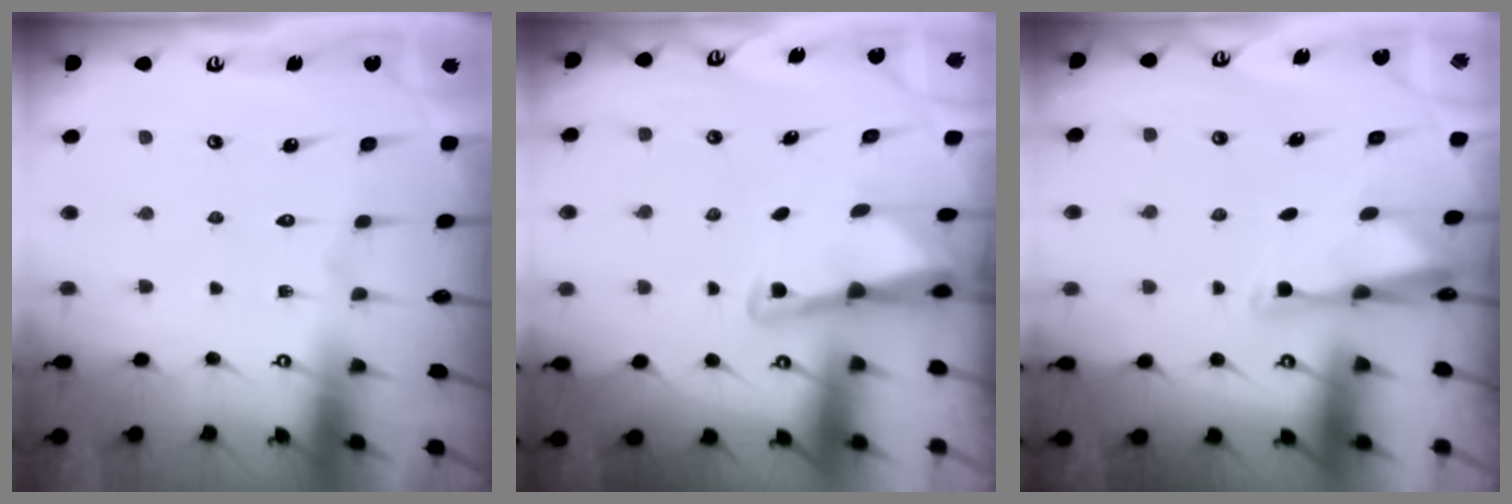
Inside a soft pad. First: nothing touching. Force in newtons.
{"total": 2.9, "press": 2.8, "slide": 0.3}
{"total": 2.9, "press": 2.9, "slide": 0.5}